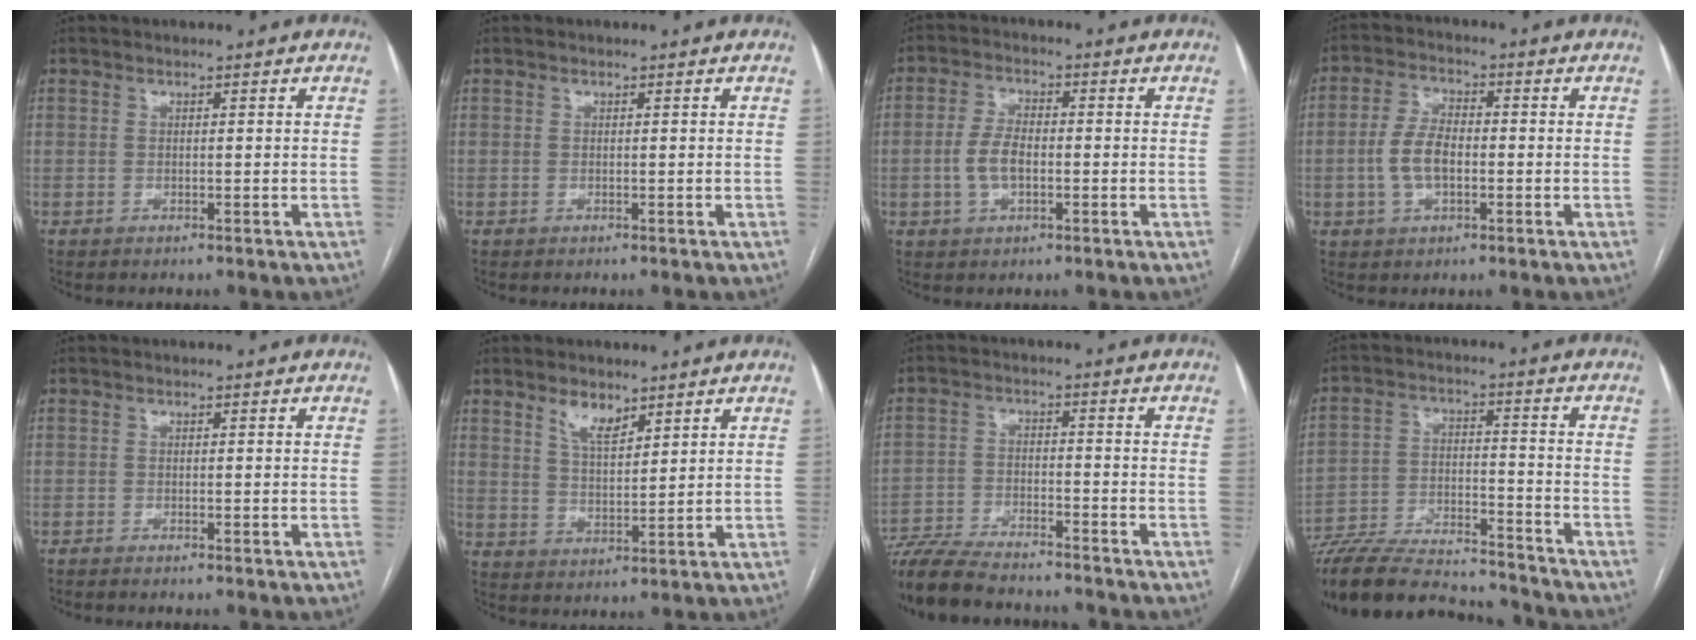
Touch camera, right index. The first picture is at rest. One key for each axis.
{"total": 0.0}
{"total": 5.1, "fx": -0.9, "fy": 2.6, "fz": 4.3, "tx": -0.096, "ty": 0.010, "tz": -0.015}
{"total": 6.3, "fx": -1.0, "fy": 3.3, "fz": 5.3, "tx": -0.121, "ty": 0.013, "tz": -0.018}
{"total": 1.3, "fx": -1.2, "fy": -0.2, "fz": 0.6, "tx": -0.009, "ty": -0.001, "tz": -0.015}
{"total": 4.2, "fx": 3.2, "fy": 1.5, "fz": 2.3, "tx": -0.046, "ty": -0.004, "tz": 0.062}
{"total": 13.0, "fx": -11.6, "fy": 2.1, "fz": 5.5, "tx": -0.097, "ty": -0.013, "tz": -0.190}
{"total": 21.1, "fx": -19.5, "fy": 3.4, "fz": 7.5, "tx": -0.161, "ty": -0.016, "tz": -0.308}